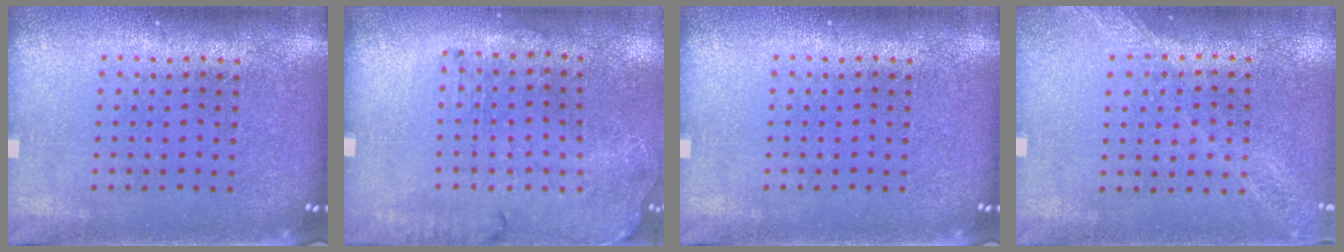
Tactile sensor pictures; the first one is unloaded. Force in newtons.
{"total": 1.7, "press": 1.2, "slide": 1.2}
{"total": 0.0}
{"total": 1.2, "press": 1.2, "slide": 0.2}